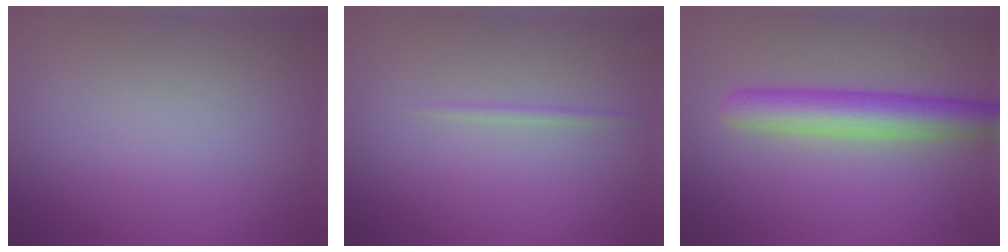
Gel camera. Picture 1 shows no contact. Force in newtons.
{"total": 0.7, "press": 0.7, "slide": 0.1}
{"total": 5.1, "press": 5.1, "slide": 0.1}